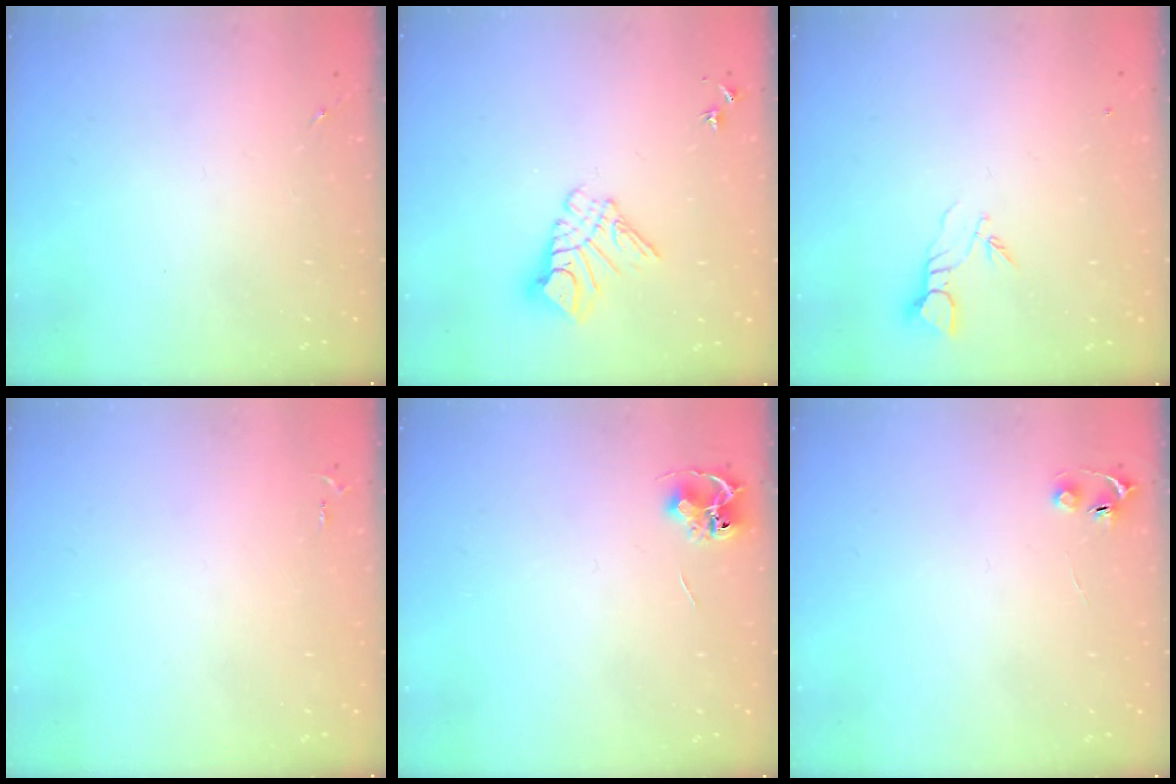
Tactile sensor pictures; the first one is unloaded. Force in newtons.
{"total": 10.6, "press": 10.5, "slide": 1.1}
{"total": 3.8, "press": 3.8, "slide": 0.3}
{"total": 2.5, "press": 2.5, "slide": 0.3}
{"total": 6.5, "press": 6.5, "slide": 0.5}
{"total": 4.0, "press": 4.0, "slide": 0.5}